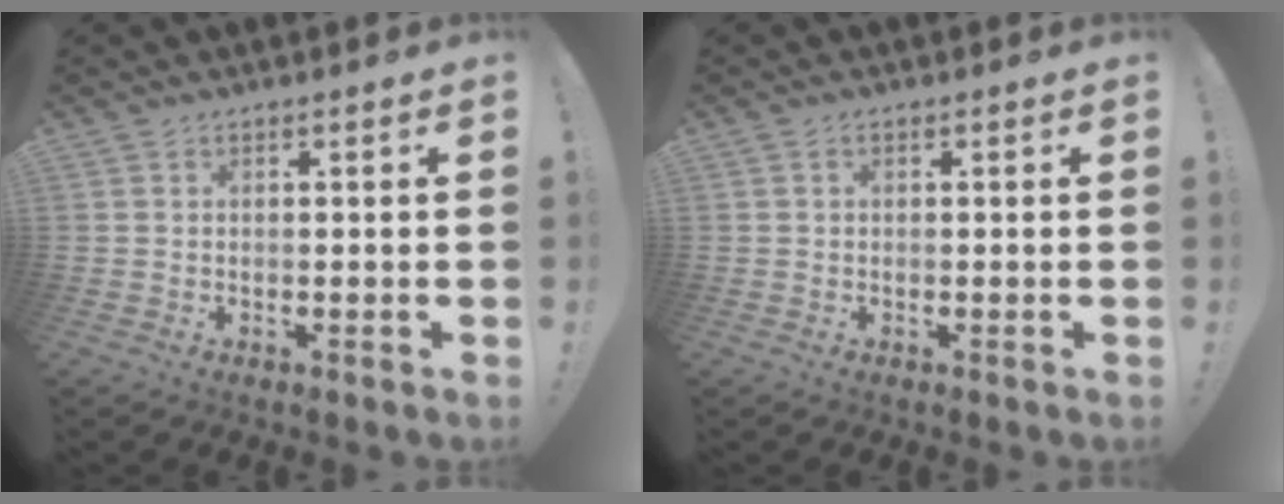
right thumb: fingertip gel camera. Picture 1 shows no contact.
{"total": 0.6, "force": [-0.1, 0.5, 0.3], "torque": [-0.007, 0.003, -0.001]}